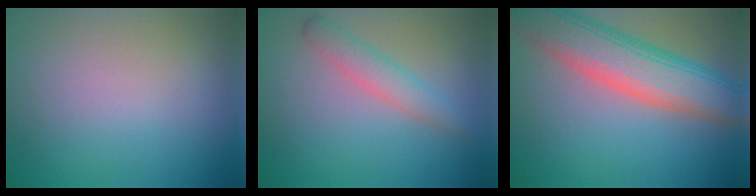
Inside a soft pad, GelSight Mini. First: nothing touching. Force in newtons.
{"total": 2.7, "press": 2.7, "slide": 0.1}
{"total": 9.2, "press": 9.2, "slide": 0.8}